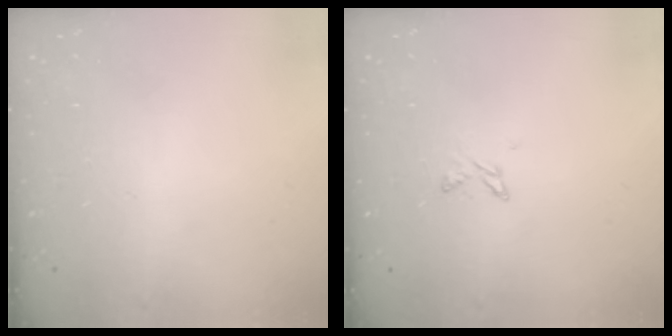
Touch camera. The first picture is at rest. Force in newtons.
{"total": 2.5, "press": 2.5, "slide": 0.5}